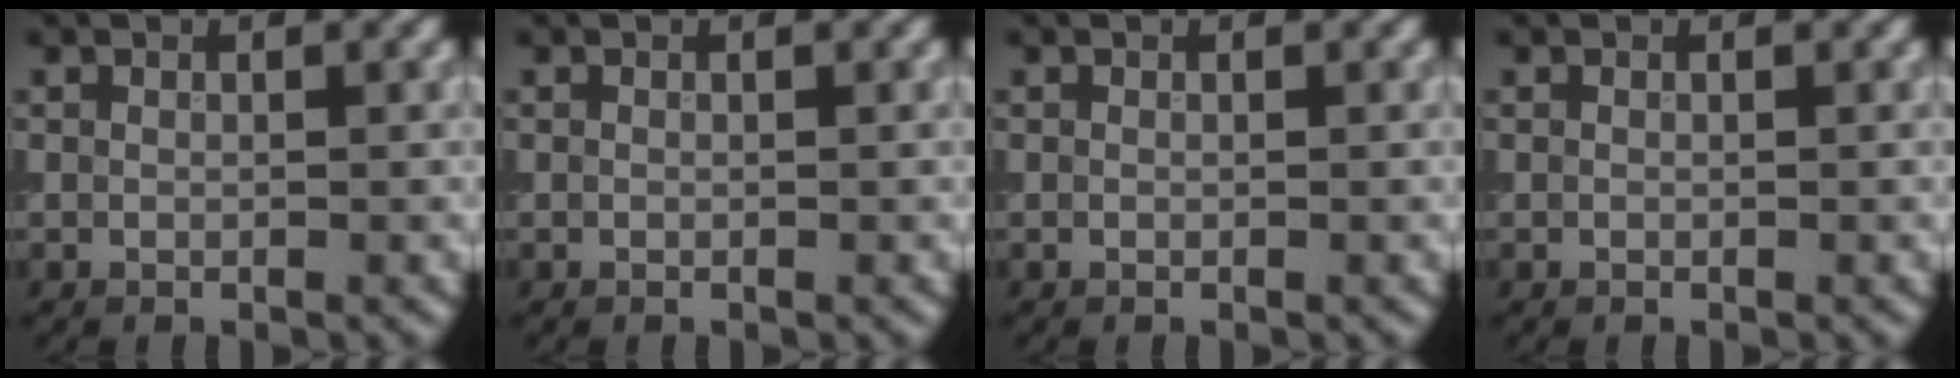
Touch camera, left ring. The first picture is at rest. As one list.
[{"total": 0.0}, {"total": 0.0}, {"total": 0.0}]